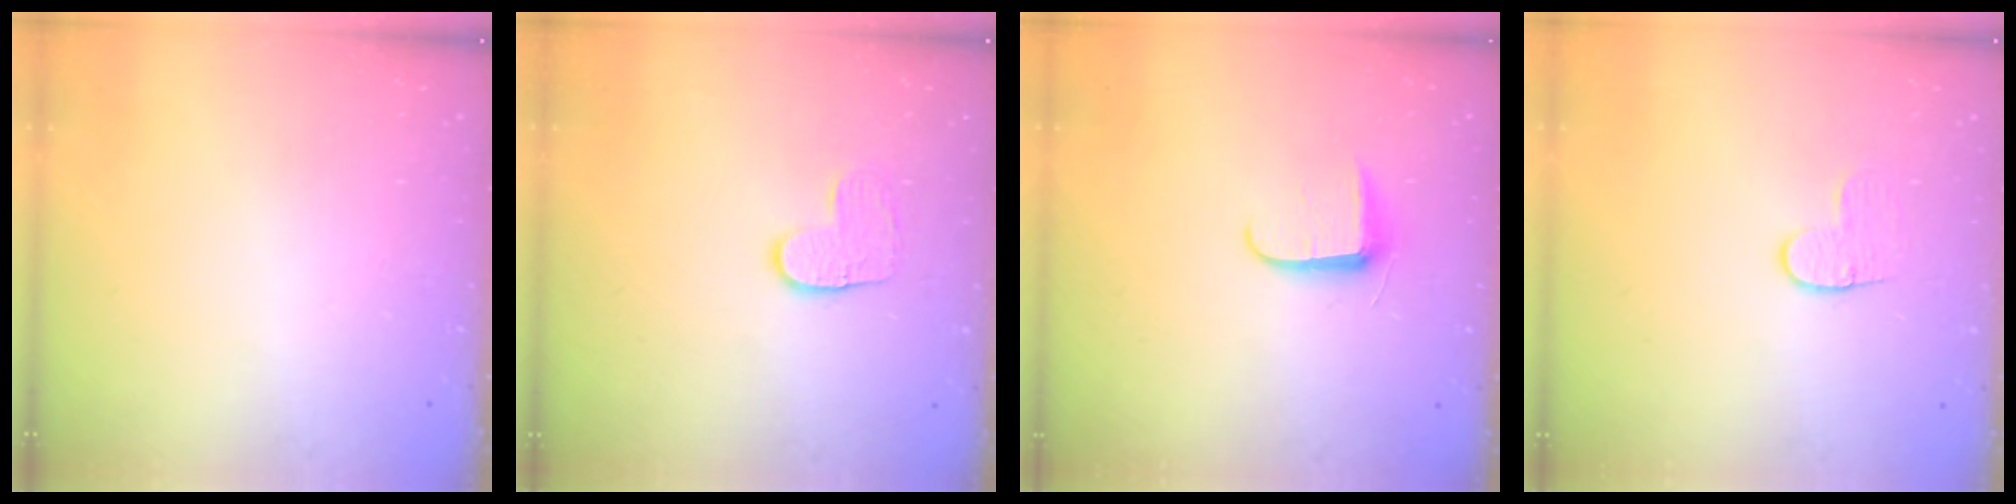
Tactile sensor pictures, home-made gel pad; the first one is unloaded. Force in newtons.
{"total": 5.5, "press": 5.5, "slide": 0.4}
{"total": 6.8, "press": 6.7, "slide": 0.9}
{"total": 5.7, "press": 5.6, "slide": 0.6}